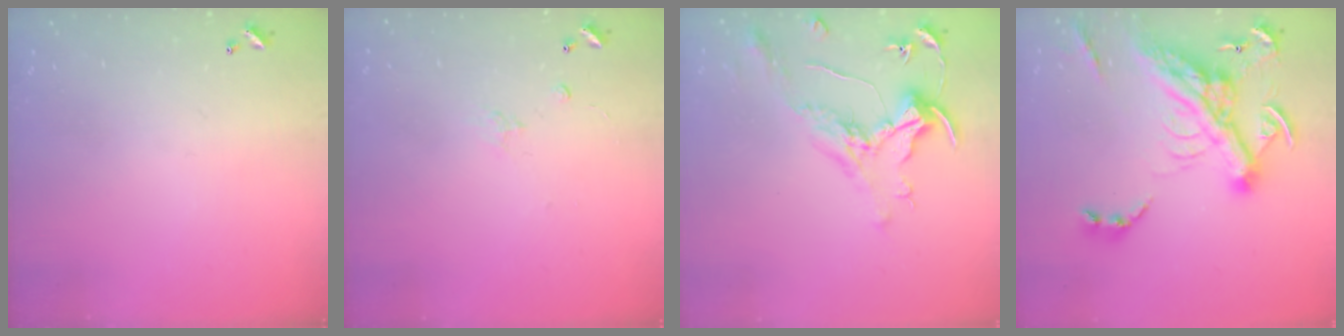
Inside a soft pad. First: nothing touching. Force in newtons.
{"total": 1.5, "press": 1.3, "slide": 0.6}
{"total": 1.5, "press": 1.3, "slide": 0.7}
{"total": 19.4, "press": 19.1, "slide": 3.3}